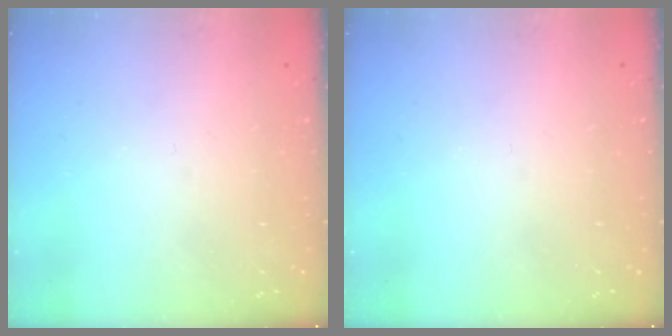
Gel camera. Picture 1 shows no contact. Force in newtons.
{"total": 0.0}